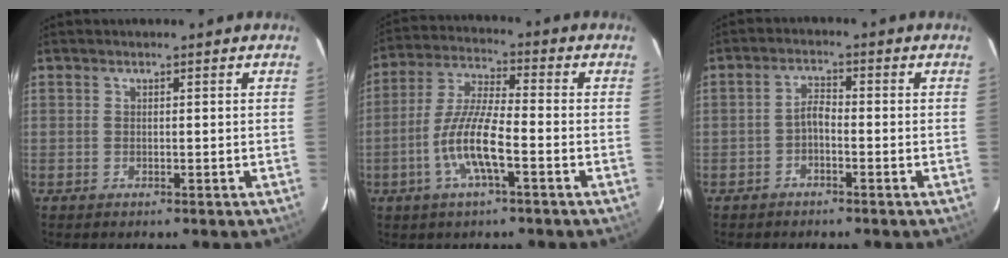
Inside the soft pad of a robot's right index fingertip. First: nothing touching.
{"total": 10.4, "force": [-4.0, 1.8, 9.4], "torque": [-0.197, -0.002, -0.077]}
{"total": 2.3, "force": [-1.4, 0.8, 1.6], "torque": [-0.035, 0.009, -0.027]}